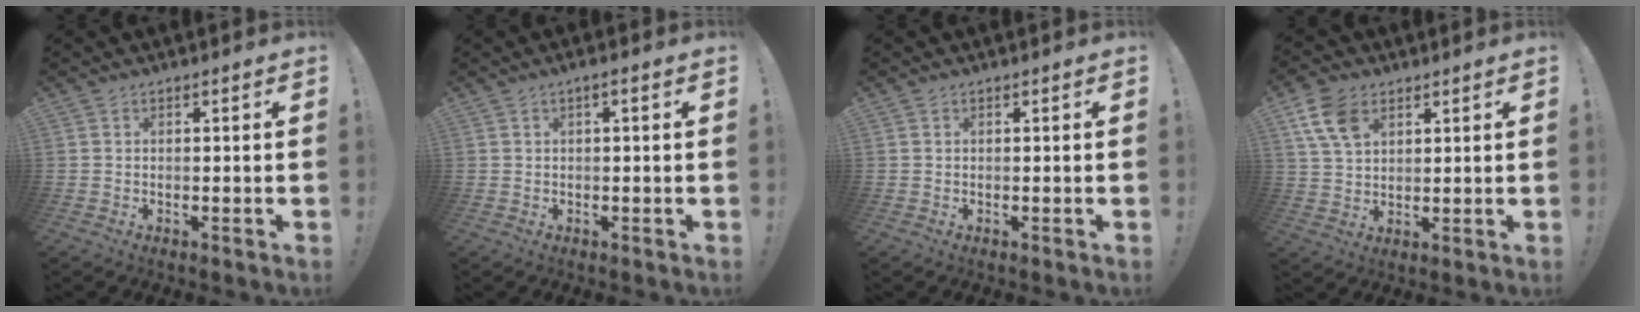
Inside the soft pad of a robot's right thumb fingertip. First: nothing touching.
{"total": 1.7, "force": [0.0, 0.0, 1.7], "torque": [-0.024, -0.001, -0.003]}
{"total": 0.0}
{"total": 9.9, "force": [4.8, 6.4, 5.9], "torque": [-0.114, -0.007, 0.095]}